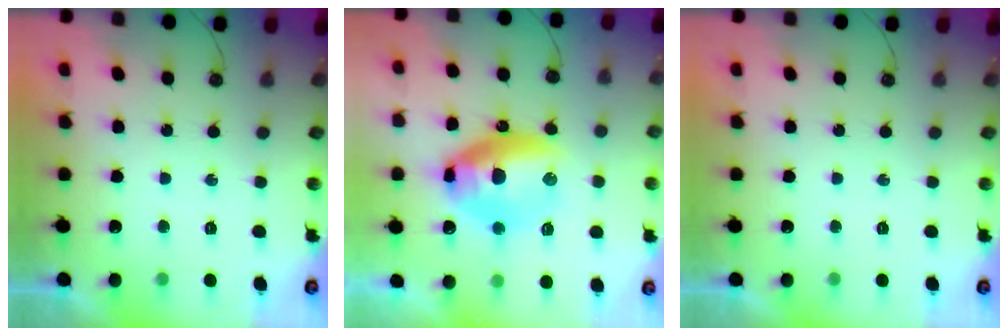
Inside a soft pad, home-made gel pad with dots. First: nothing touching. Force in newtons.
{"total": 14.8, "press": 14.7, "slide": 1.5}
{"total": 0.0}